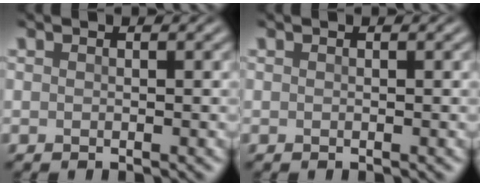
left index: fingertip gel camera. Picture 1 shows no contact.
{"total": 0.0}